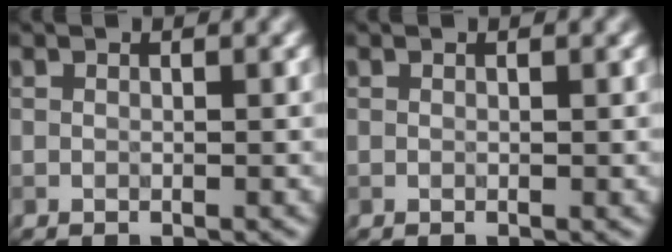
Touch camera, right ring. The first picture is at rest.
{"total": 0.0}